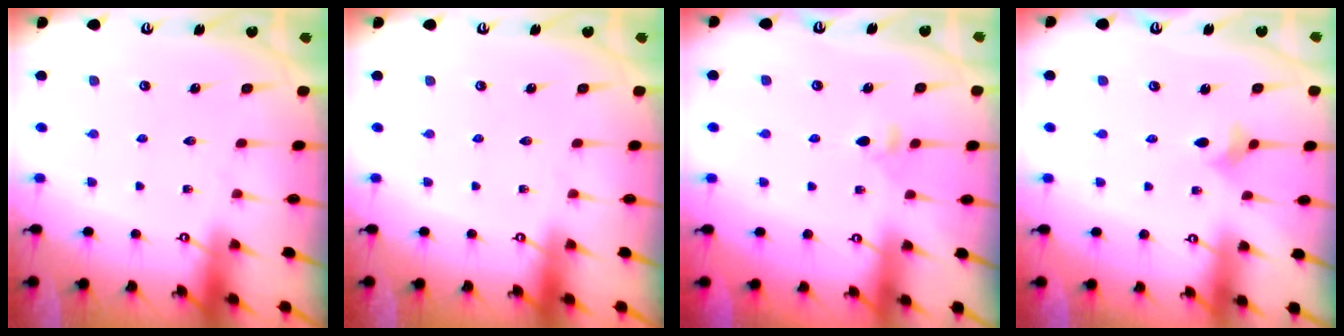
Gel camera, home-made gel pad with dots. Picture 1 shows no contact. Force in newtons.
{"total": 0.0}
{"total": 3.4, "press": 3.3, "slide": 0.8}
{"total": 3.3, "press": 3.3, "slide": 0.7}